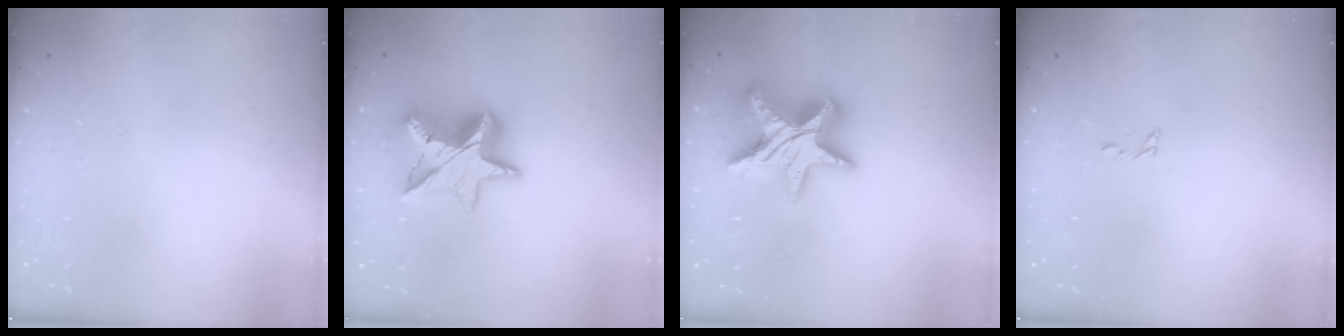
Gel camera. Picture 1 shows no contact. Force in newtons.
{"total": 15.1, "press": 15.1, "slide": 1.1}
{"total": 19.1, "press": 19.0, "slide": 1.1}
{"total": 2.5, "press": 2.5, "slide": 0.2}